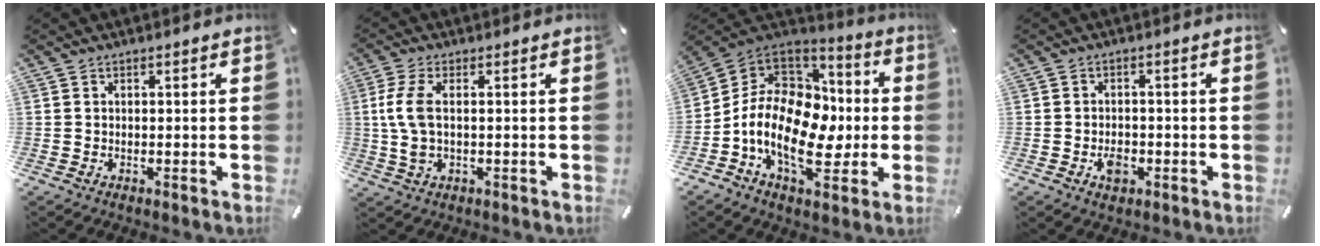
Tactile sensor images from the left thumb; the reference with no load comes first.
{"total": 7.1, "force": [0.5, 2.8, 6.5], "torque": [-0.153, -0.008, 0.003]}
{"total": 17.0, "force": [-3.9, 11.6, 11.8], "torque": [-0.241, 0.008, -0.067]}
{"total": 3.6, "force": [-1.5, 2.5, 2.1], "torque": [-0.037, 0.007, -0.024]}